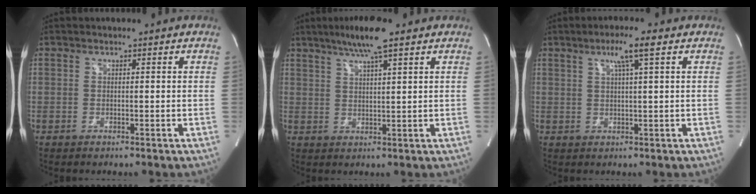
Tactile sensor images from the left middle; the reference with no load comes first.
{"total": 7.0, "force": [4.9, 0.2, 5.1], "torque": [-0.093, 0.011, 0.083]}
{"total": 4.8, "force": [2.3, -0.4, 4.2], "torque": [-0.078, 0.005, 0.040]}